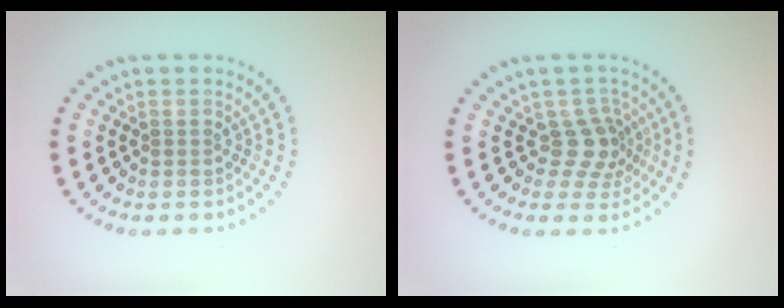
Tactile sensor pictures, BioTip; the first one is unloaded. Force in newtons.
{"total": 2.9, "press": 2.1, "slide": 2.0}